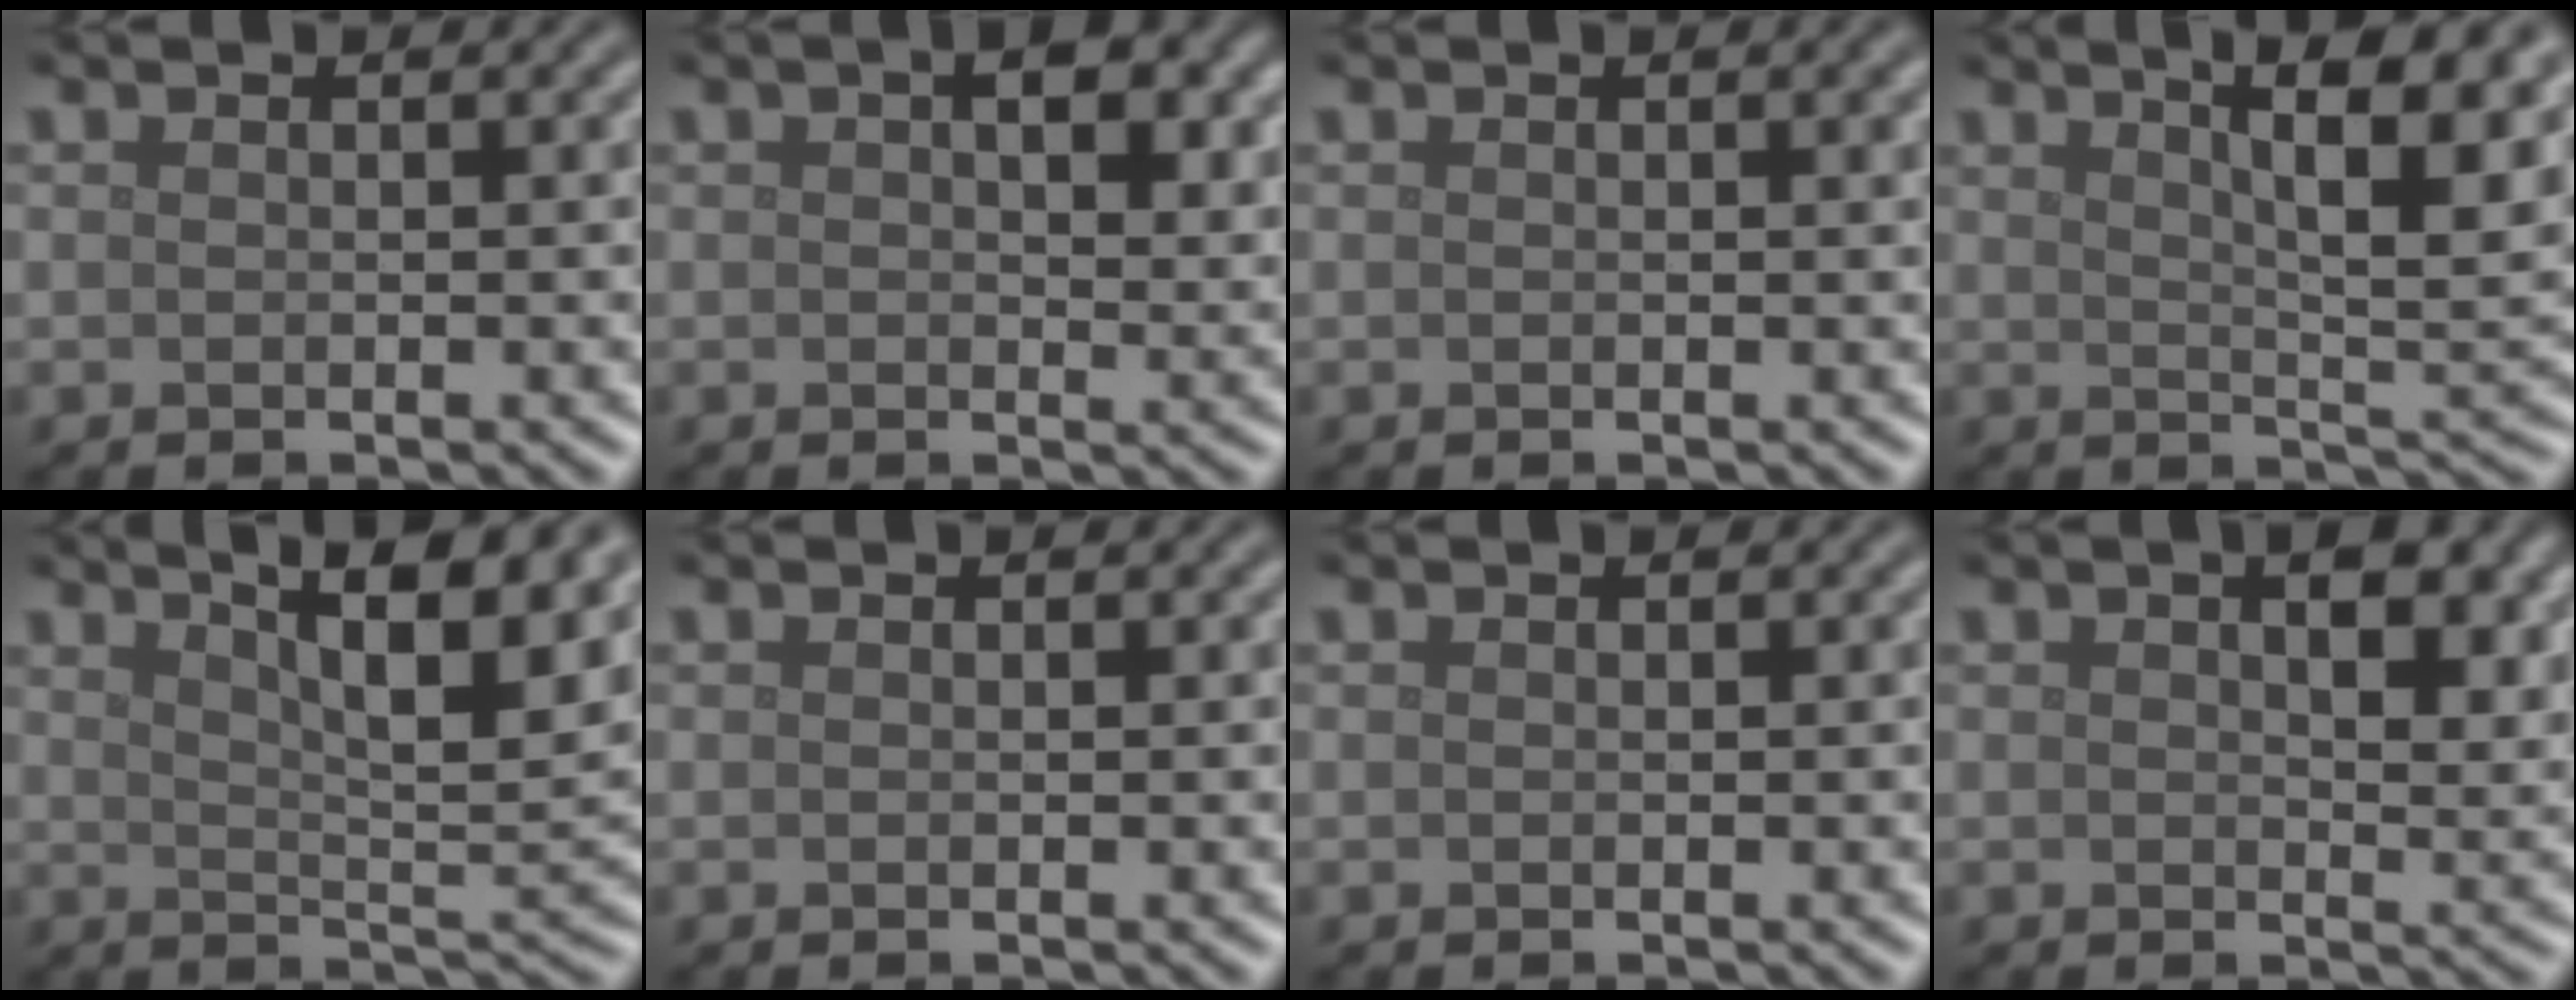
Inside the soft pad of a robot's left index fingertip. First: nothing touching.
{"total": 3.8, "force": [1.2, 2.0, 3.1], "torque": [-0.037, 0.001, 0.018]}
{"total": 0.8, "force": [0.4, 0.1, 0.7], "torque": [-0.008, 0.002, 0.006]}
{"total": 12.4, "force": [6.2, 3.7, 10.1], "torque": [-0.106, 0.029, 0.071]}
{"total": 11.6, "force": [7.0, 3.0, 8.8], "torque": [-0.091, 0.022, 0.085]}
{"total": 0.0}
{"total": 0.0}
{"total": 4.8, "force": [1.8, 2.2, 3.9], "torque": [-0.049, -0.001, 0.029]}